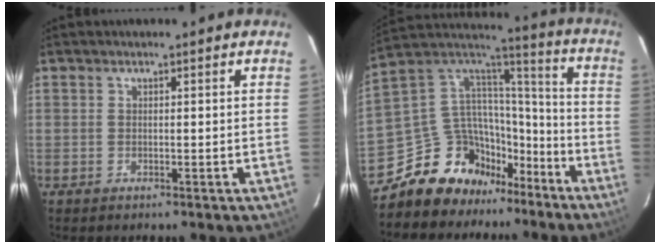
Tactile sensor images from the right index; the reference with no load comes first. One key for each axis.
{"total": 16.7, "fx": -12.6, "fy": 9.7, "fz": 4.9, "tx": -0.112, "ty": 0.053, "tz": -0.207}